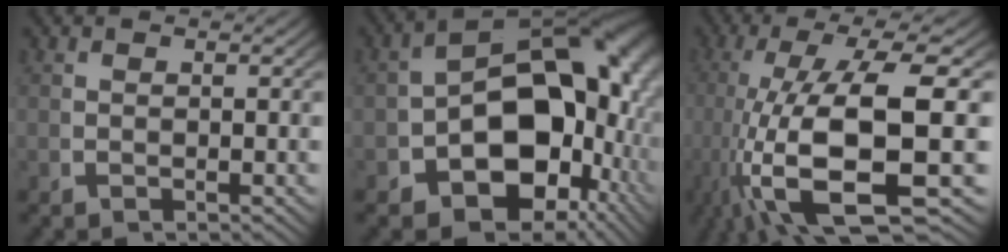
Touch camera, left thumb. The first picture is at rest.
{"total": 18.6, "force": [-2.2, 12.4, 13.6], "torque": [-0.207, -0.061, -0.017]}
{"total": 16.0, "force": [-1.3, 7.5, 14.0], "torque": [-0.299, -0.051, 0.022]}